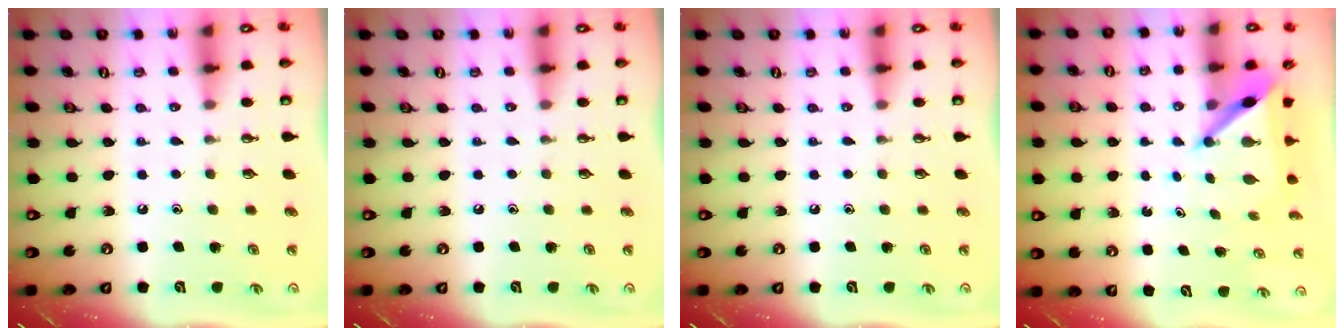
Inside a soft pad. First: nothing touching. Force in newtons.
{"total": 0.0}
{"total": 0.0}
{"total": 5.1, "press": 5.1, "slide": 0.5}